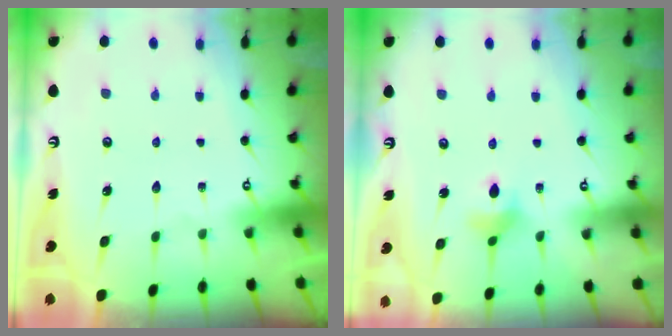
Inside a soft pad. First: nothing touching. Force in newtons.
{"total": 5.8, "press": 5.8, "slide": 0.6}